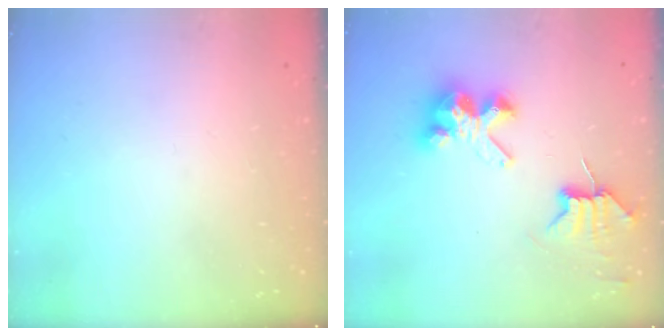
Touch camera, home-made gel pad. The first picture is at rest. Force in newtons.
{"total": 7.4, "press": 7.3, "slide": 0.6}